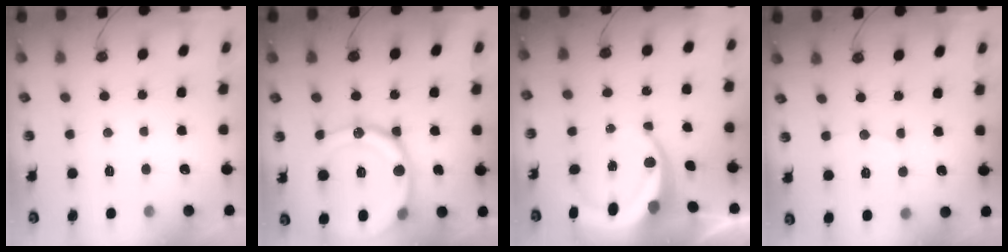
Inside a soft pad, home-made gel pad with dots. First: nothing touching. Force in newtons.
{"total": 21.9, "press": 21.7, "slide": 2.6}
{"total": 8.2, "press": 8.2, "slide": 1.1}
{"total": 5.4, "press": 5.3, "slide": 1.1}